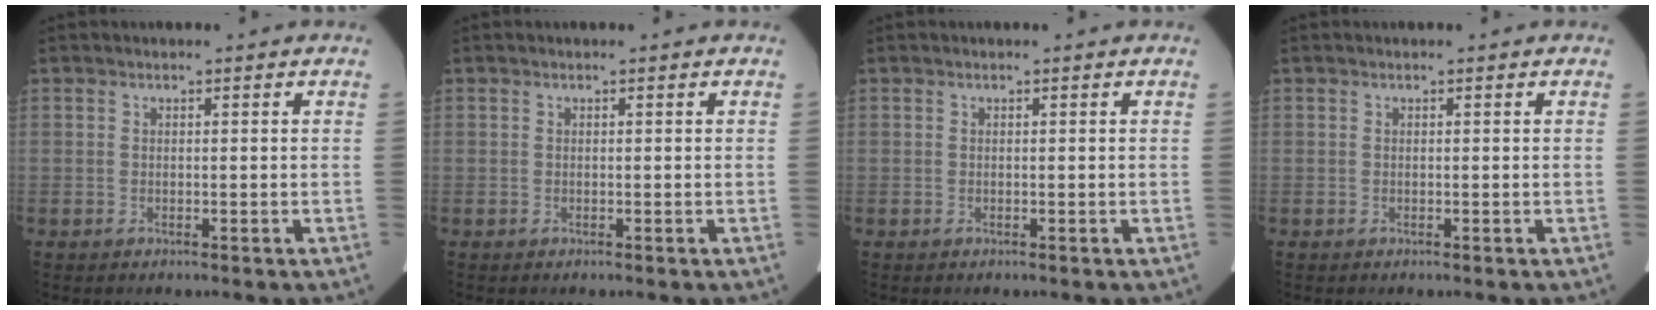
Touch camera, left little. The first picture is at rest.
{"total": 0.0}
{"total": 0.0}
{"total": 0.0}